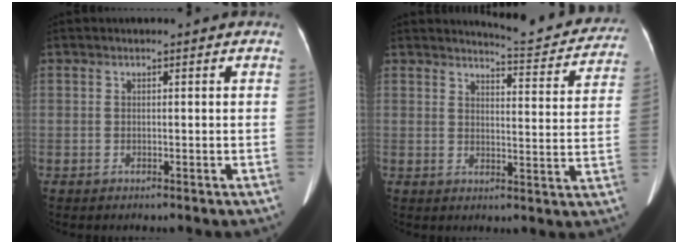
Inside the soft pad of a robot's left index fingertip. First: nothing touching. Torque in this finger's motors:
{"motor_torque": [0.36, -0.62, -0.02, 0.02]}